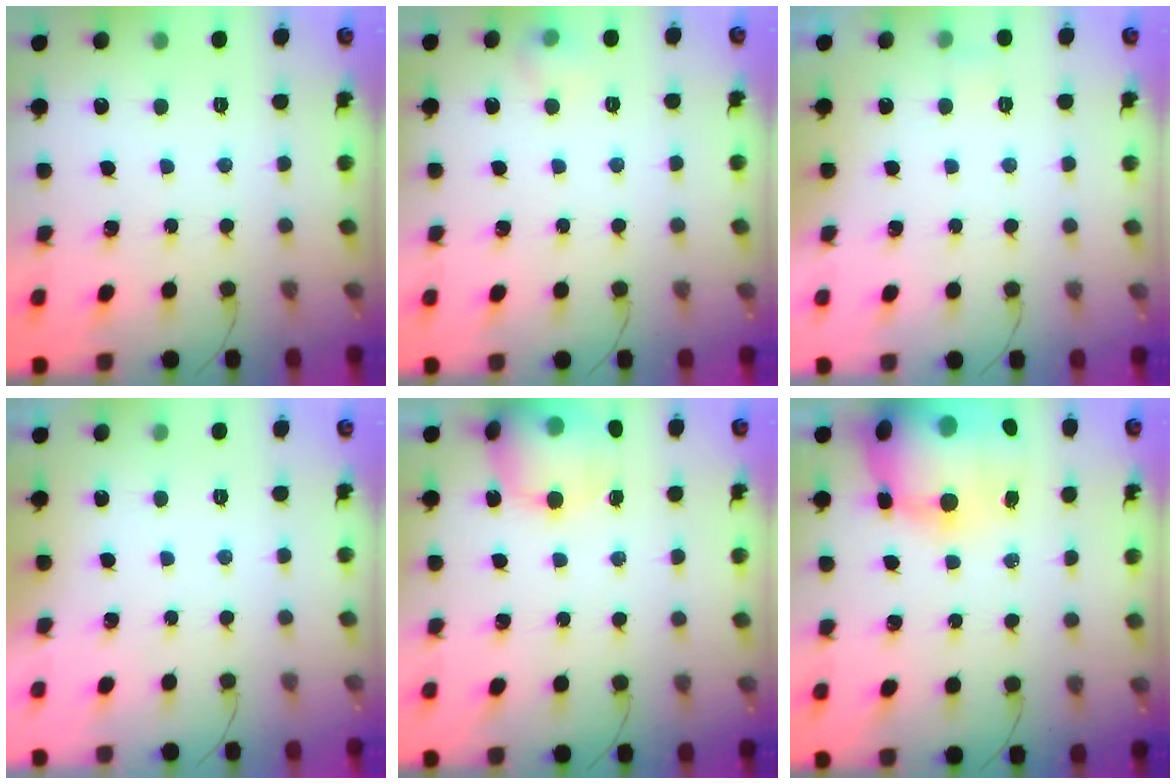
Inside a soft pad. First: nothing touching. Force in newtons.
{"total": 5.3, "press": 5.1, "slide": 1.4}
{"total": 2.1, "press": 2.0, "slide": 0.7}
{"total": 0.0}
{"total": 16.4, "press": 16.1, "slide": 3.0}
{"total": 24.2, "press": 23.6, "slide": 5.5}